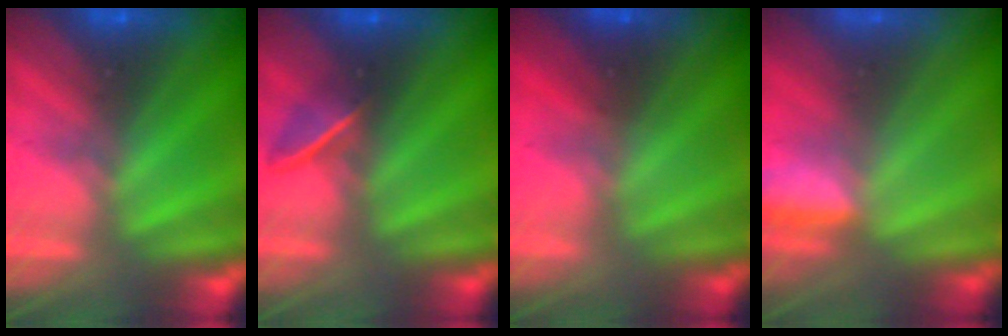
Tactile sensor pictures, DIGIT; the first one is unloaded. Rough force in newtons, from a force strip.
{"total": 2.0}
{"total": 1.5}
{"total": 2.9}